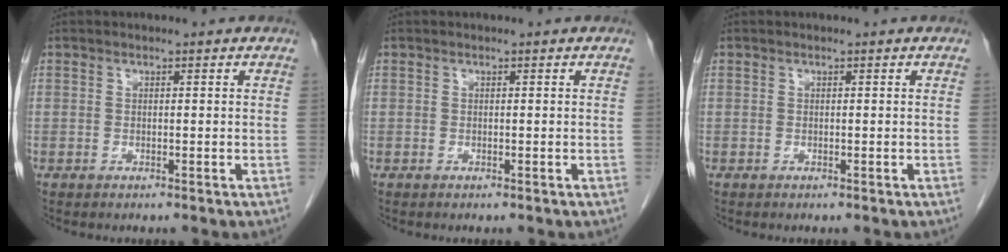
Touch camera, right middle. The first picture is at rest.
{"total": 0.0}
{"total": 0.0}